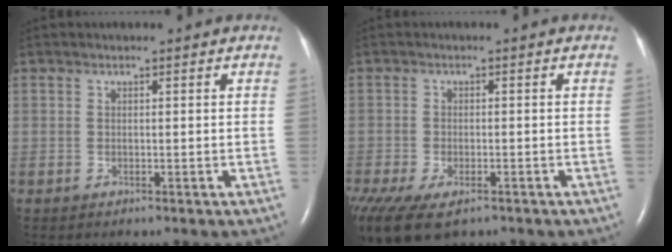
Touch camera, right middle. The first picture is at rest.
{"total": 13.1, "force": [-8.2, 6.5, 7.9], "torque": [-0.202, -0.022, -0.123]}